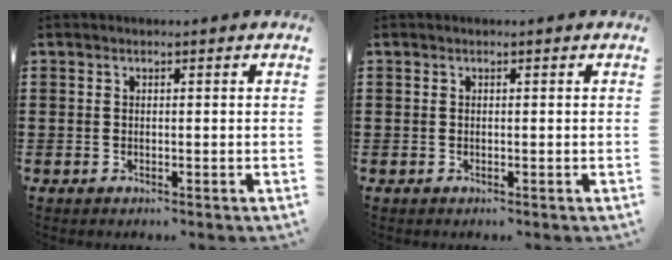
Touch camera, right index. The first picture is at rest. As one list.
[{"total": 0.0}]